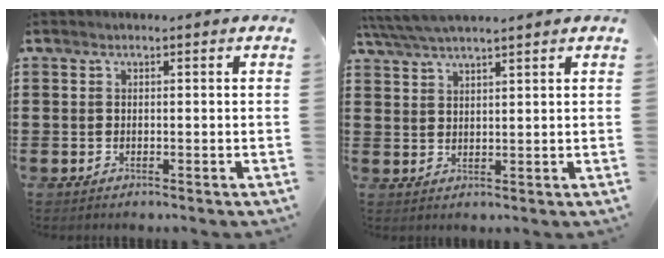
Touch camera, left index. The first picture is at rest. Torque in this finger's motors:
{"motor_torque": [0.14, 0.12, 0.52, 0.16]}